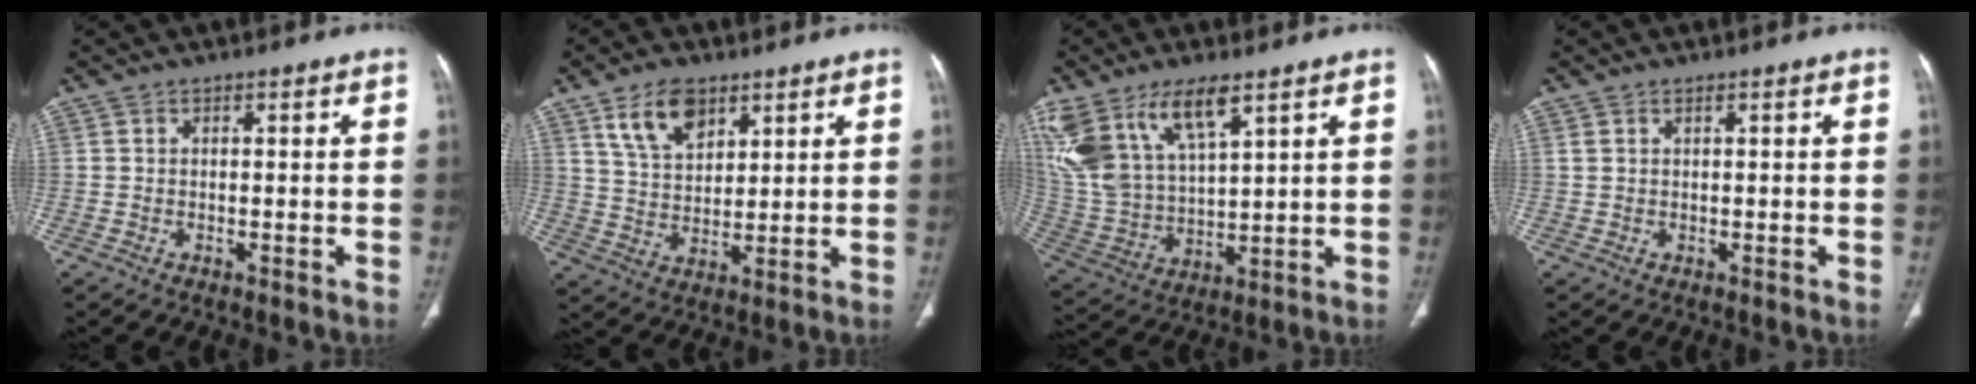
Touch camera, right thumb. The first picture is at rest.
{"total": 9.4, "force": [5.5, 5.3, 5.4], "torque": [-0.078, -0.027, 0.107]}
{"total": 17.5, "force": [10.1, 7.7, 12.1], "torque": [-0.243, -0.032, 0.213]}
{"total": 1.0, "force": [0.7, 0.4, 0.6], "torque": [-0.013, 0.004, 0.019]}